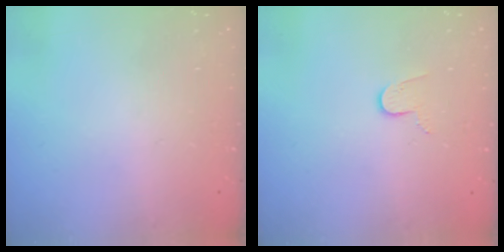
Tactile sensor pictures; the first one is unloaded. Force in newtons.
{"total": 4.7, "press": 4.7, "slide": 0.4}